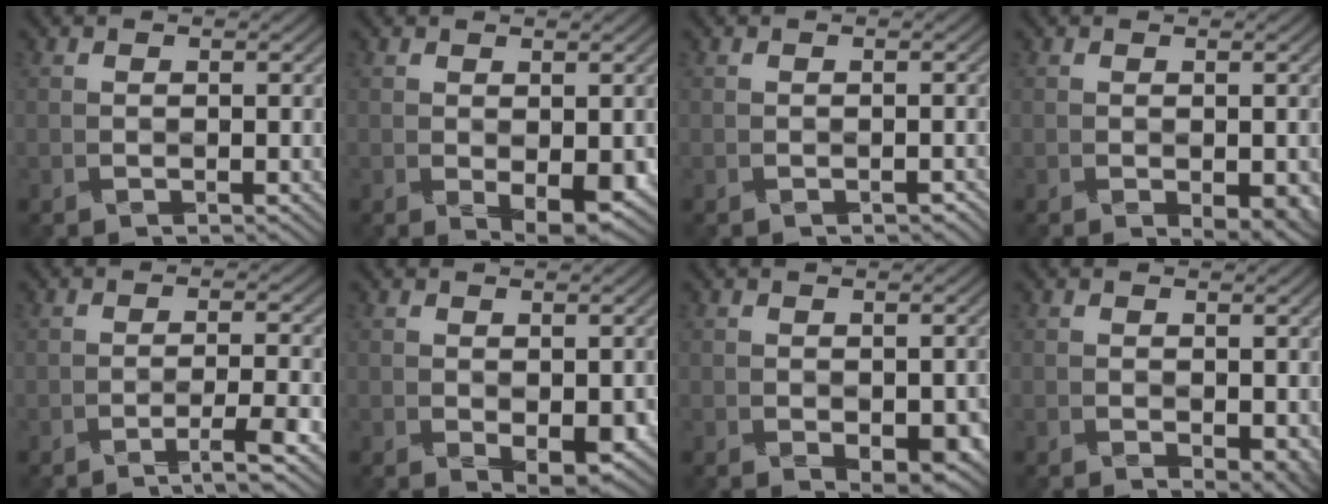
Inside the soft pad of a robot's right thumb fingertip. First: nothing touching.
{"total": 3.3, "force": [-0.6, 1.5, 2.9], "torque": [-0.047, -0.010, -0.005]}
{"total": 1.0, "force": [-0.7, 0.4, 0.6], "torque": [-0.008, -0.004, -0.008]}
{"total": 3.2, "force": [-1.1, 1.6, 2.5], "torque": [-0.035, -0.013, -0.007]}
{"total": 3.1, "force": [-2.0, -0.3, 2.4], "torque": [-0.032, 0.012, -0.052]}
{"total": 3.0, "force": [-0.6, 1.4, 2.5], "torque": [-0.042, -0.009, -0.005]}
{"total": 3.4, "force": [-1.3, 1.7, 2.7], "torque": [-0.043, -0.013, -0.015]}
{"total": 3.0, "force": [0.0, 1.9, 2.3], "torque": [-0.034, -0.012, 0.009]}